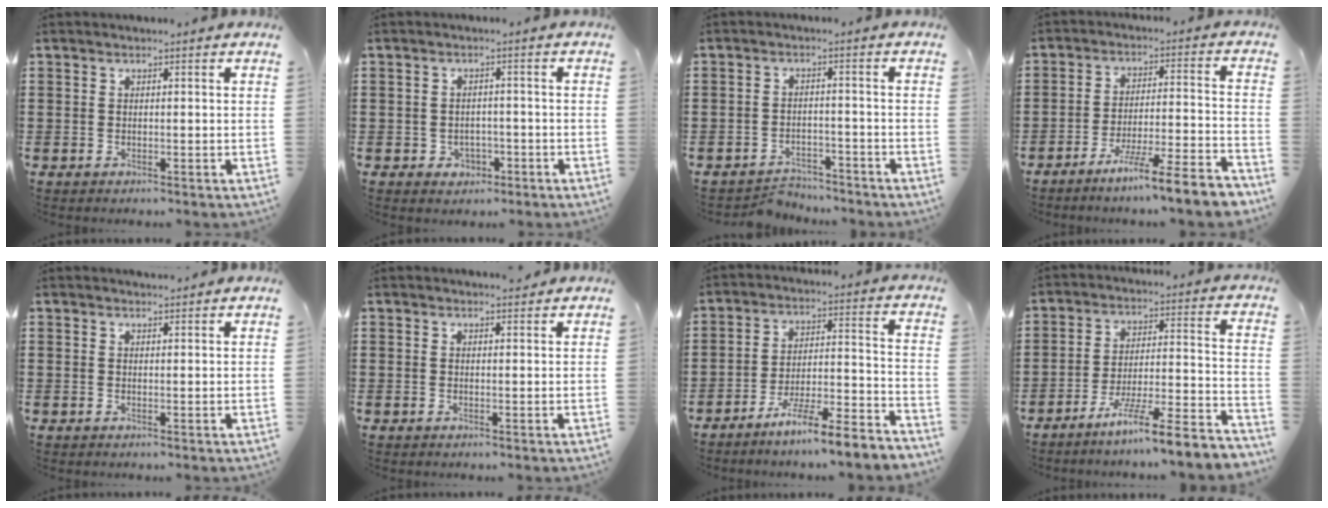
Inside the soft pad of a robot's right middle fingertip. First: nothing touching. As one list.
[{"total": 1.9, "force": [-1.0, 1.6, 0.5], "torque": [-0.016, 0.003, -0.025]}, {"total": 3.1, "force": [-3.0, 0.7, 0.1], "torque": [-0.009, 0.001, -0.066]}, {"total": 8.3, "force": [-7.1, -0.8, 4.2], "torque": [-0.066, -0.004, -0.136]}, {"total": 0.8, "force": [0.8, 0.1, 0.0], "torque": [0.005, -0.004, 0.014]}, {"total": 0.8, "force": [0.7, 0.3, 0.1], "torque": [0.004, -0.002, 0.012]}, {"total": 7.5, "force": [-6.7, -0.5, 3.2], "torque": [-0.059, -0.002, -0.131]}, {"total": 8.6, "force": [-7.3, -0.6, 4.4], "torque": [-0.078, -0.006, -0.144]}]